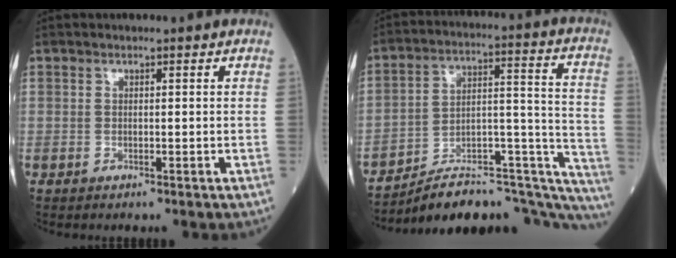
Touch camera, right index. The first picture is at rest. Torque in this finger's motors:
{"motor_torque": [0.32, -1.82, 0.17, 0.08]}